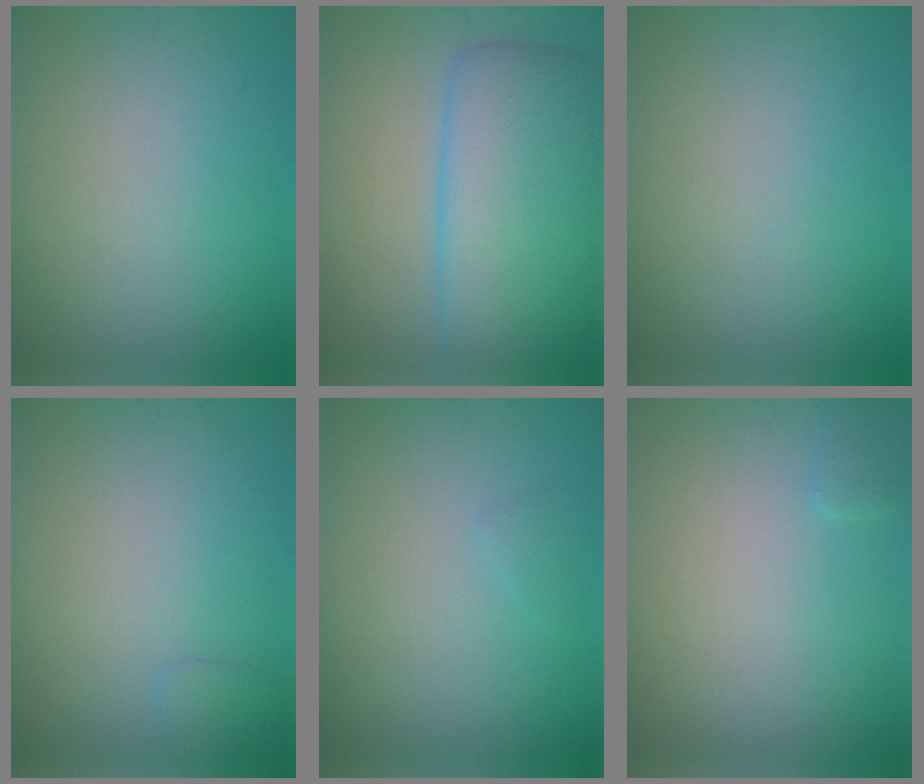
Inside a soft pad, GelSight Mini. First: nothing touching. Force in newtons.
{"total": 8.3, "press": 8.3, "slide": 0.0}
{"total": 0.0}
{"total": 0.7, "press": 0.7, "slide": 0.0}
{"total": 0.5, "press": 0.5, "slide": 0.0}
{"total": 0.7, "press": 0.7, "slide": 0.1}